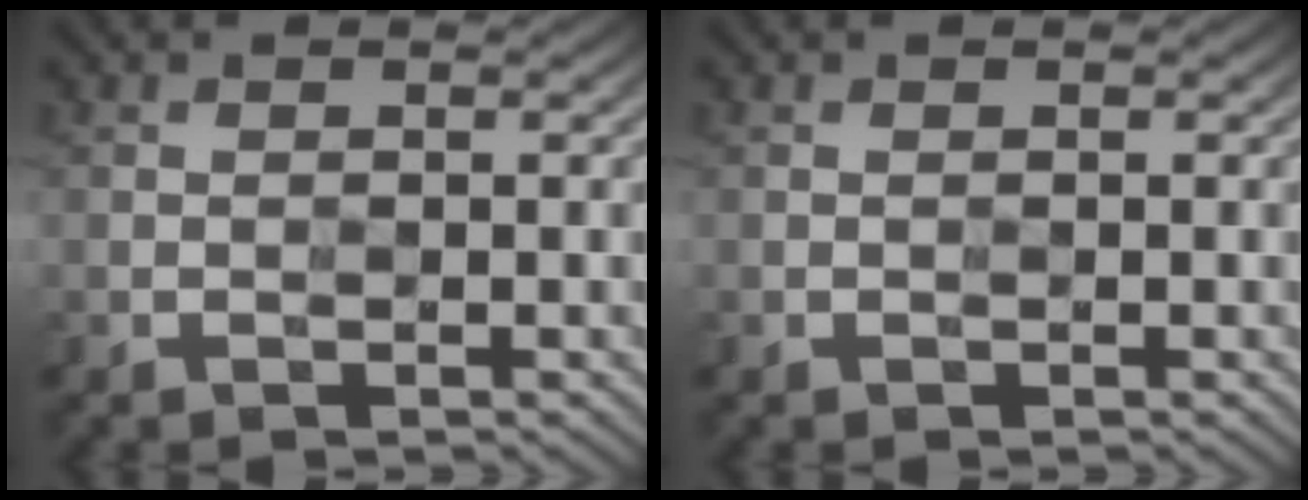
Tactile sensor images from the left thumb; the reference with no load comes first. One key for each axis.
{"total": 0.0}